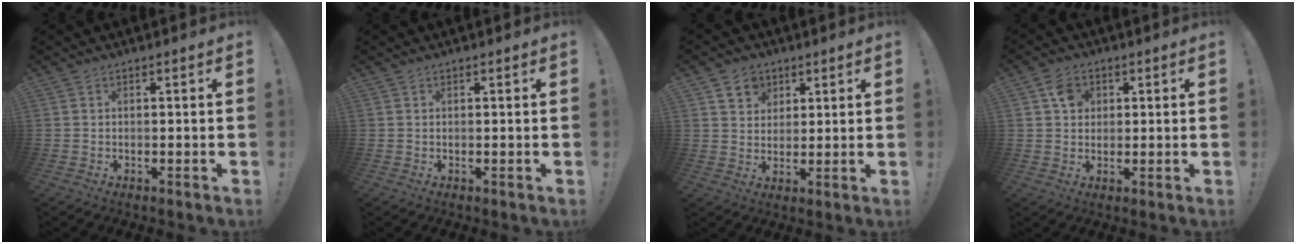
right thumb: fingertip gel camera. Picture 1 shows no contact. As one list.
[{"total": 0.0}, {"total": 7.2, "force": [4.0, 5.7, 1.8], "torque": [-0.023, -0.024, 0.077]}, {"total": 5.6, "force": [1.8, 4.8, 2.2], "torque": [-0.024, 0.003, 0.034]}]